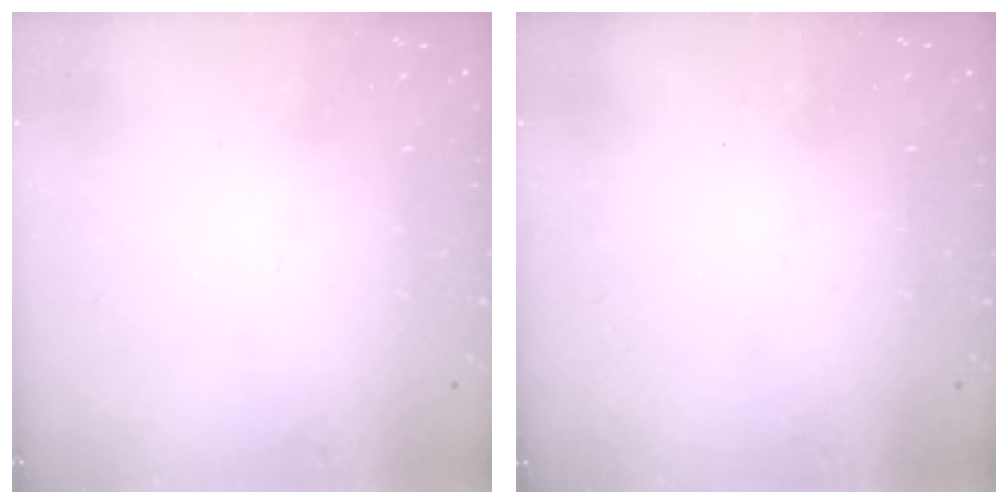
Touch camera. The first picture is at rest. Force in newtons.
{"total": 0.0}